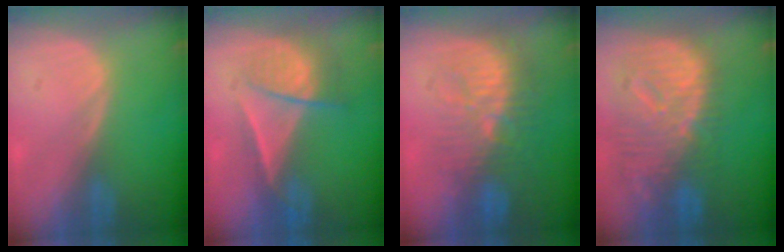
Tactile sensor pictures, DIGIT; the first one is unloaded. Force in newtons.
{"total": 6.7, "press": 6.1, "slide": 2.9}
{"total": 9.2, "press": 9.0, "slide": 2.0}
{"total": 12.5, "press": 10.8, "slide": 6.3}